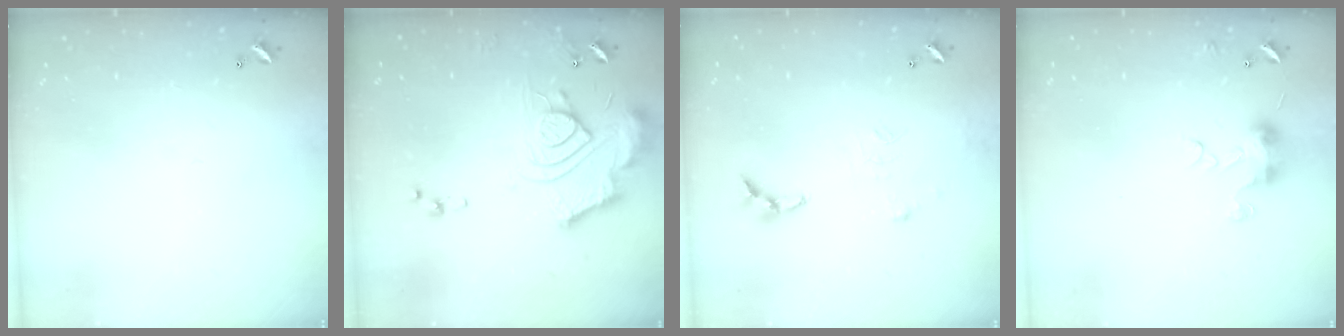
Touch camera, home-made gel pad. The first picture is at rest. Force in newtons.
{"total": 14.1, "press": 14.1, "slide": 1.3}
{"total": 6.3, "press": 6.3, "slide": 0.6}
{"total": 7.4, "press": 7.4, "slide": 1.0}